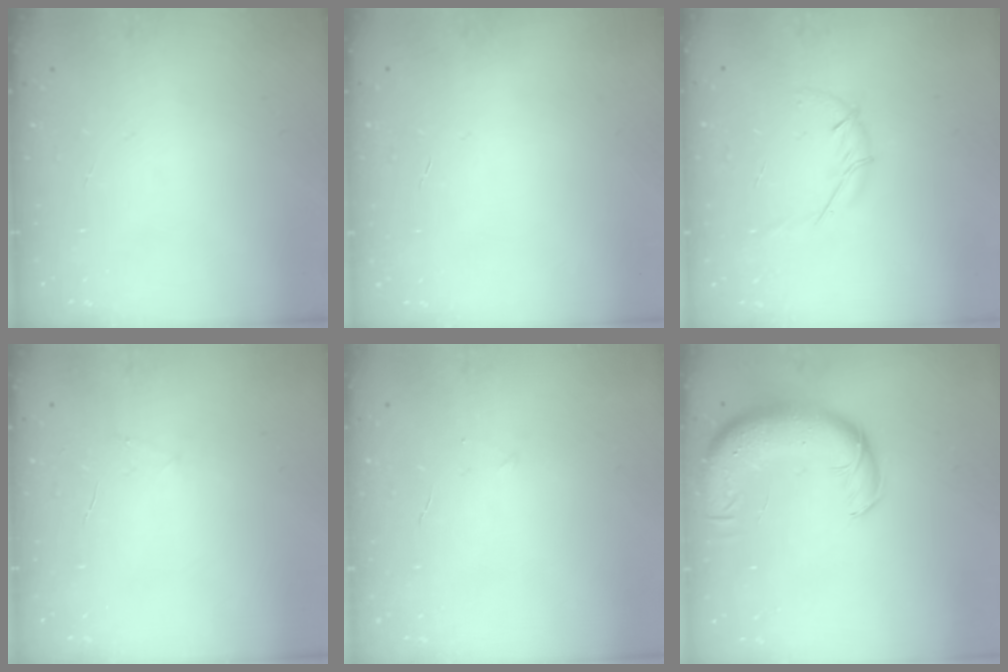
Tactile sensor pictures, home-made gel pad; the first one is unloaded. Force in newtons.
{"total": 0.0}
{"total": 3.9, "press": 3.8, "slide": 0.8}
{"total": 3.6, "press": 3.5, "slide": 1.0}
{"total": 2.4, "press": 2.3, "slide": 0.8}
{"total": 11.7, "press": 11.3, "slide": 2.9}